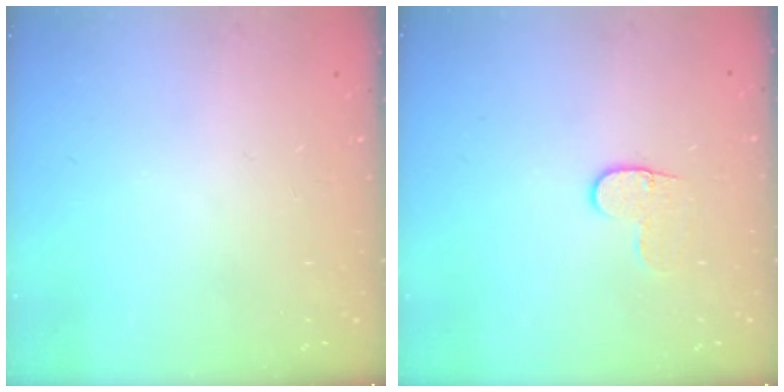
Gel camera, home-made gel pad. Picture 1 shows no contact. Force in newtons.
{"total": 5.7, "press": 5.6, "slide": 0.6}